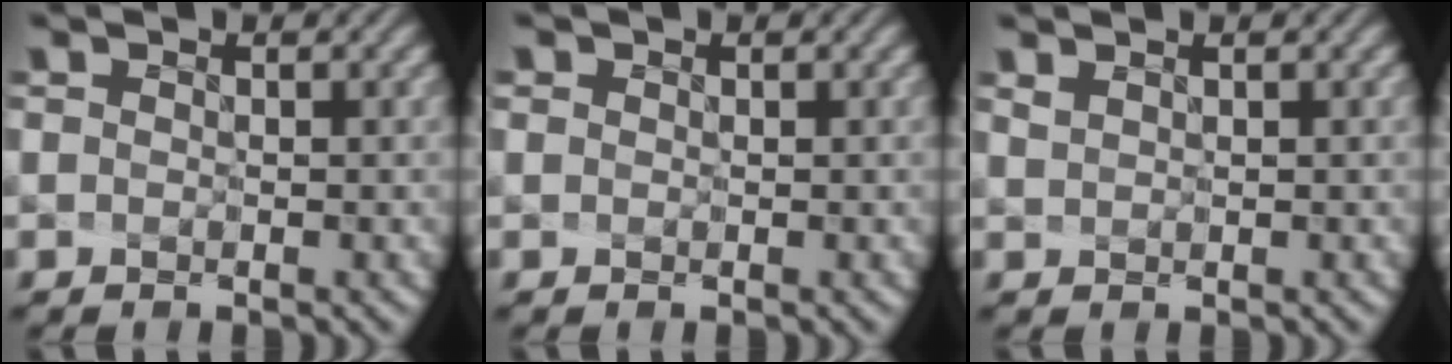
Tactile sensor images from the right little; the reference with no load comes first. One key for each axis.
{"total": 1.8, "fx": 0.9, "fy": 1.4, "fz": 0.8, "tx": -0.015, "ty": 0.007, "tz": 0.009}
{"total": 0.9, "fx": 0.6, "fy": -0.4, "fz": -0.5, "tx": -0.010, "ty": -0.015, "tz": 0.033}